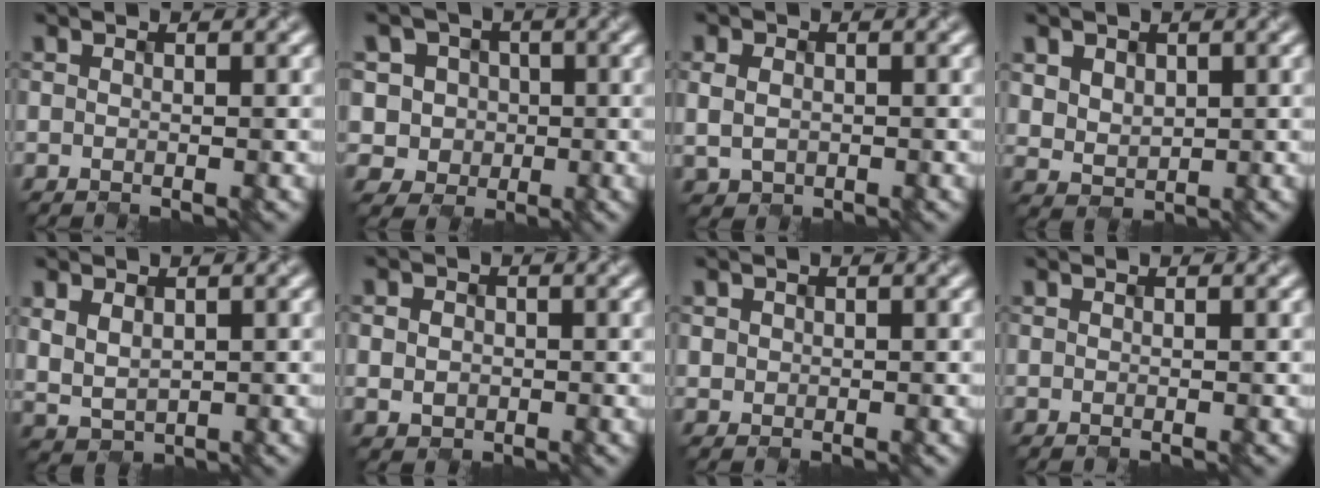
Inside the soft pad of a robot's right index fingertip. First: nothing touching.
{"total": 3.5, "force": [-0.5, 3.4, 0.5], "torque": [-0.011, 0.010, -0.014]}
{"total": 1.9, "force": [-0.5, 1.7, 0.8], "torque": [-0.026, -0.006, 0.004]}
{"total": 3.1, "force": [1.0, 2.6, 1.5], "torque": [-0.060, 0.009, 0.031]}
{"total": 2.3, "force": [0.2, 1.7, 1.5], "torque": [-0.047, -0.002, 0.020]}
{"total": 2.1, "force": [-0.4, 2.0, 0.6], "torque": [-0.013, 0.004, -0.005]}
{"total": 0.5, "force": [0.0, 0.4, -0.4], "torque": [-0.003, 0.000, 0.011]}
{"total": 0.0}